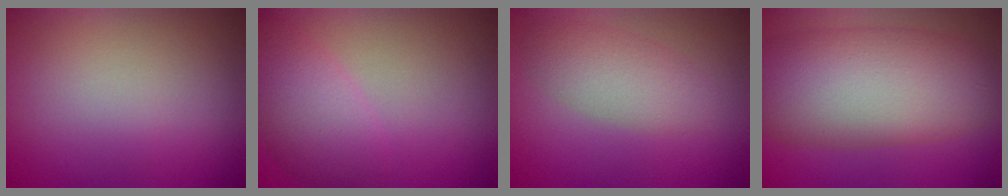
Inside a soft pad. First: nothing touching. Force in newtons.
{"total": 4.6, "press": 4.6, "slide": 0.3}
{"total": 3.6, "press": 3.6, "slide": 0.0}
{"total": 11.4, "press": 11.4, "slide": 0.5}